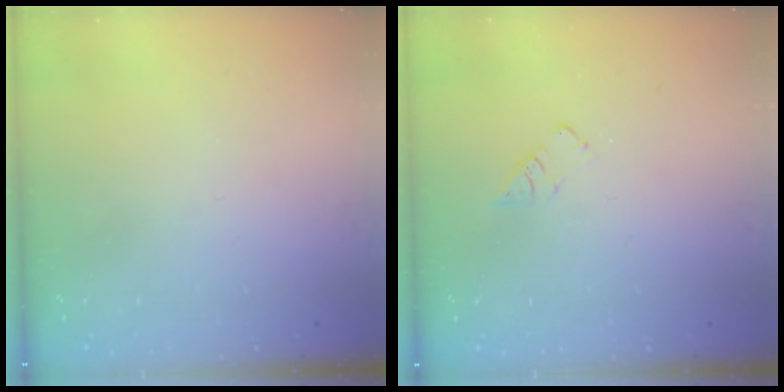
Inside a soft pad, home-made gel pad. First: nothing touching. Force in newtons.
{"total": 2.6, "press": 2.6, "slide": 0.3}